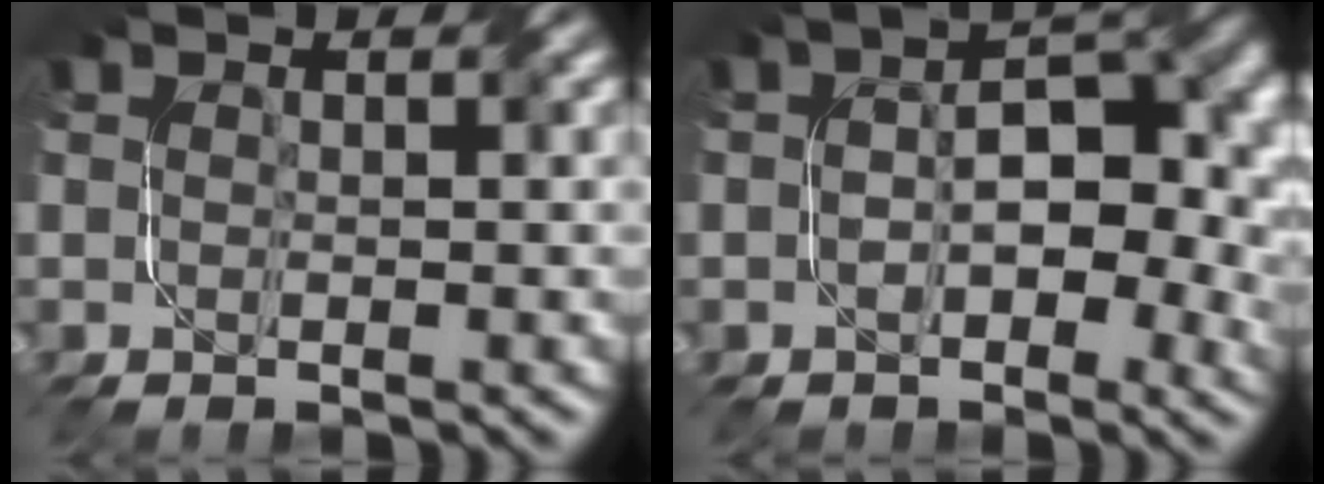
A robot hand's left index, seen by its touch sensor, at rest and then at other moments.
{"total": 7.3, "force": [-0.5, 4.0, 6.1], "torque": [-0.080, 0.009, -0.012]}